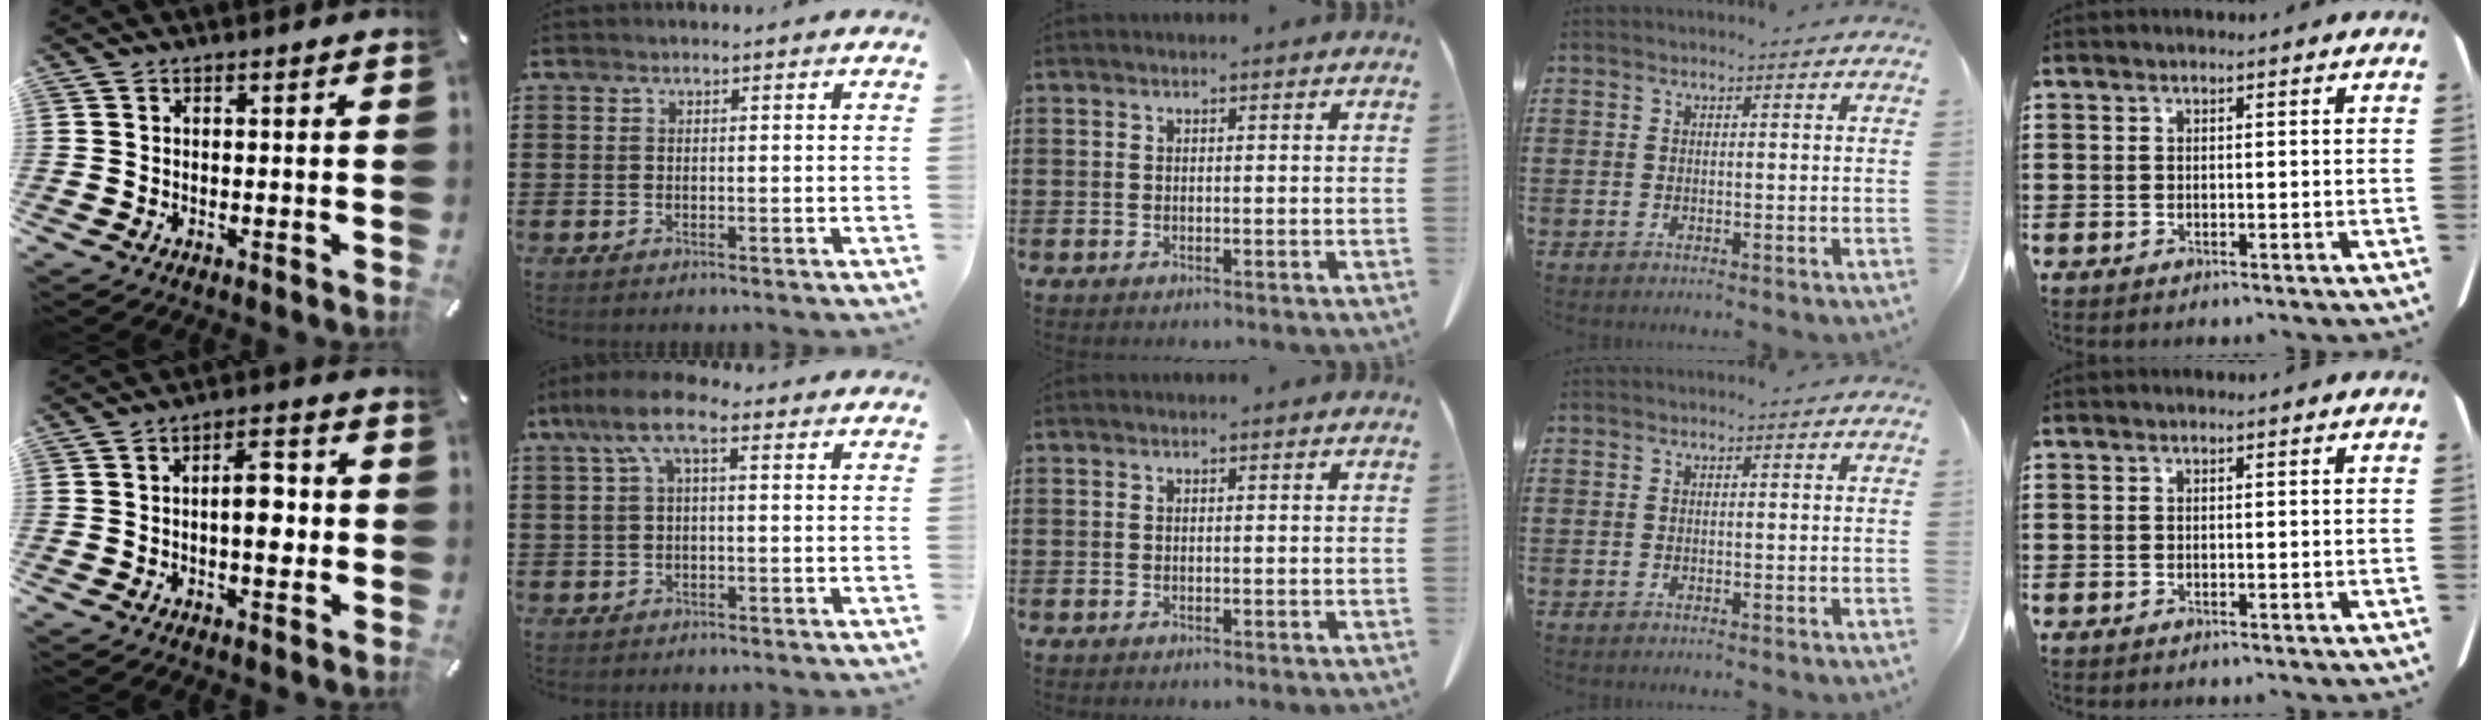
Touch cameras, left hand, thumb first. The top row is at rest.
{"thumb": {"total": 7.7, "force": [-0.5, 3.7, 6.7], "torque": [-0.092, 0.008, -0.012]}, "index": {"total": 7.1, "force": [1.7, 2.3, 6.5], "torque": [-0.139, 0.006, 0.026]}}